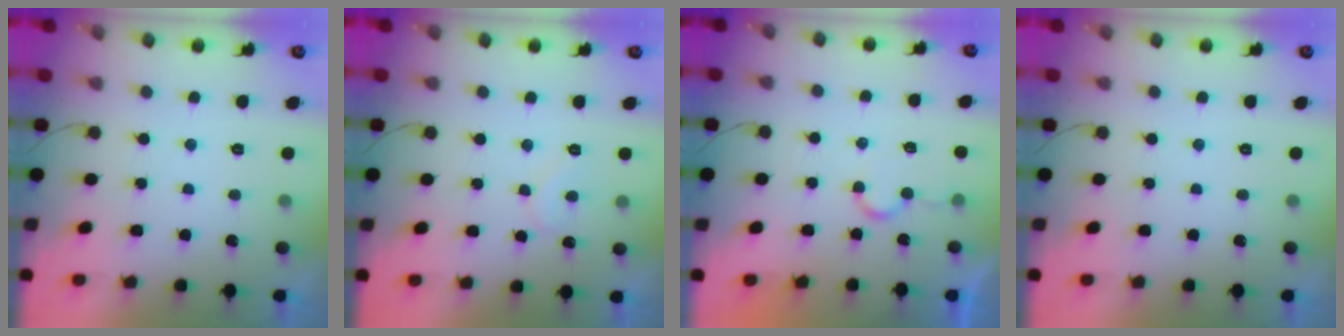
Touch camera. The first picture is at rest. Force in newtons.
{"total": 6.3, "press": 6.3, "slide": 0.6}
{"total": 4.2, "press": 4.2, "slide": 0.3}
{"total": 0.0}